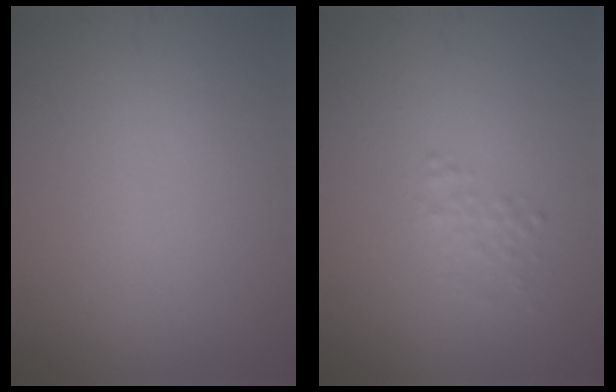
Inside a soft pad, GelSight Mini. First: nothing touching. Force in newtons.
{"total": 1.1, "press": 1.1, "slide": 0.0}